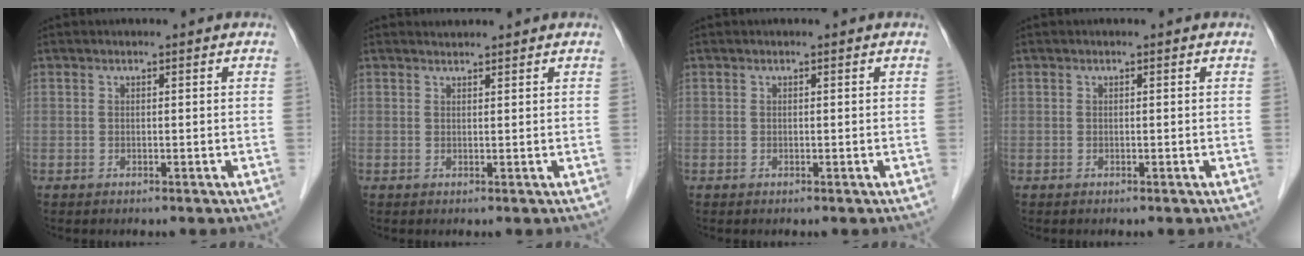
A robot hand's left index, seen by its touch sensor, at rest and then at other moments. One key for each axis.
{"total": 1.0, "fx": 1.0, "fy": 0.0, "fz": -0.1, "tx": -0.008, "ty": 0.005, "tz": 0.020}
{"total": 0.0}
{"total": 0.0}